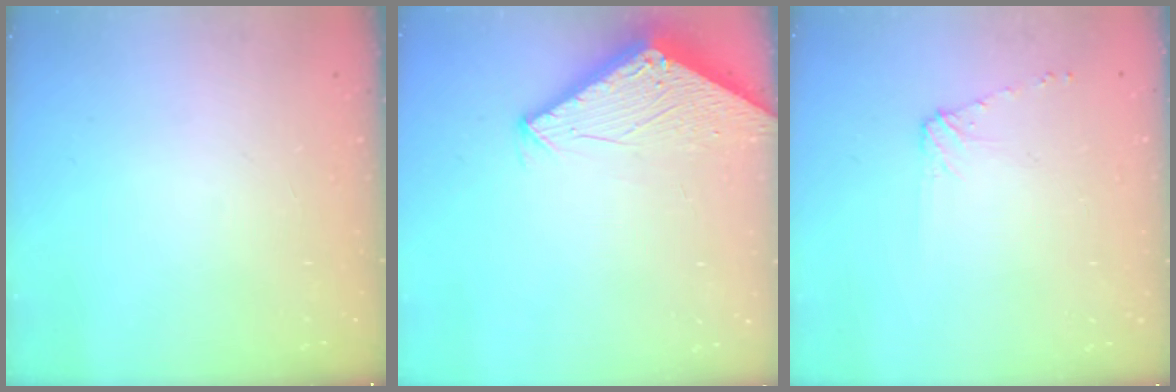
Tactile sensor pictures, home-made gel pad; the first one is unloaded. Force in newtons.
{"total": 2.9, "press": 2.9, "slide": 0.2}
{"total": 6.2, "press": 6.1, "slide": 0.8}